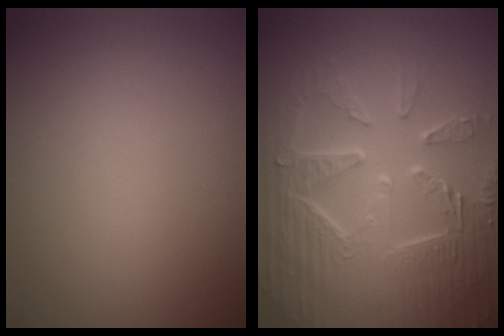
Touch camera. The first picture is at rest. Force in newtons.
{"total": 9.6, "press": 6.5, "slide": 7.1}